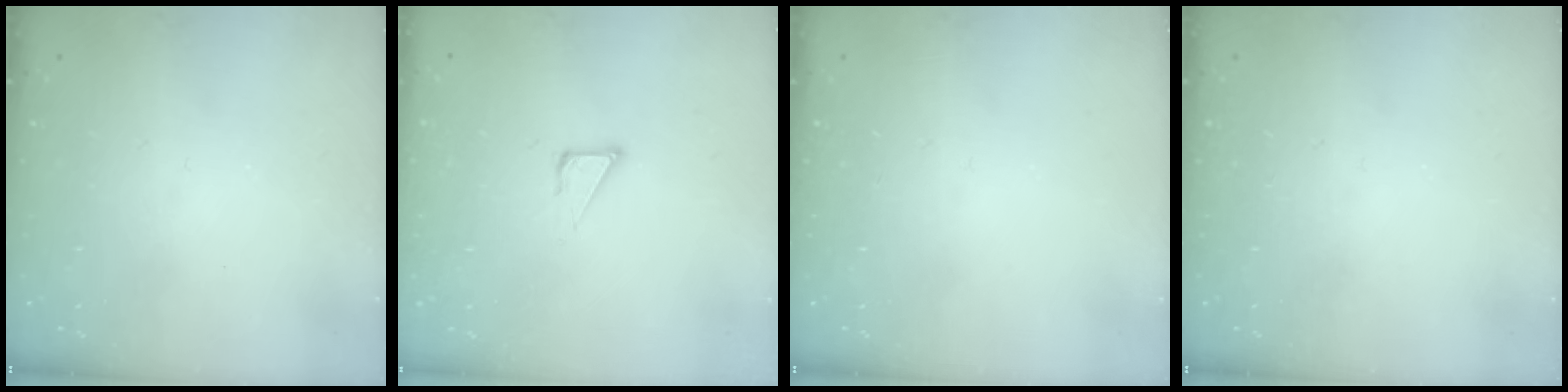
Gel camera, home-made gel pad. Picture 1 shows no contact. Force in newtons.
{"total": 3.6, "press": 3.6, "slide": 0.3}
{"total": 0.0}
{"total": 0.0}